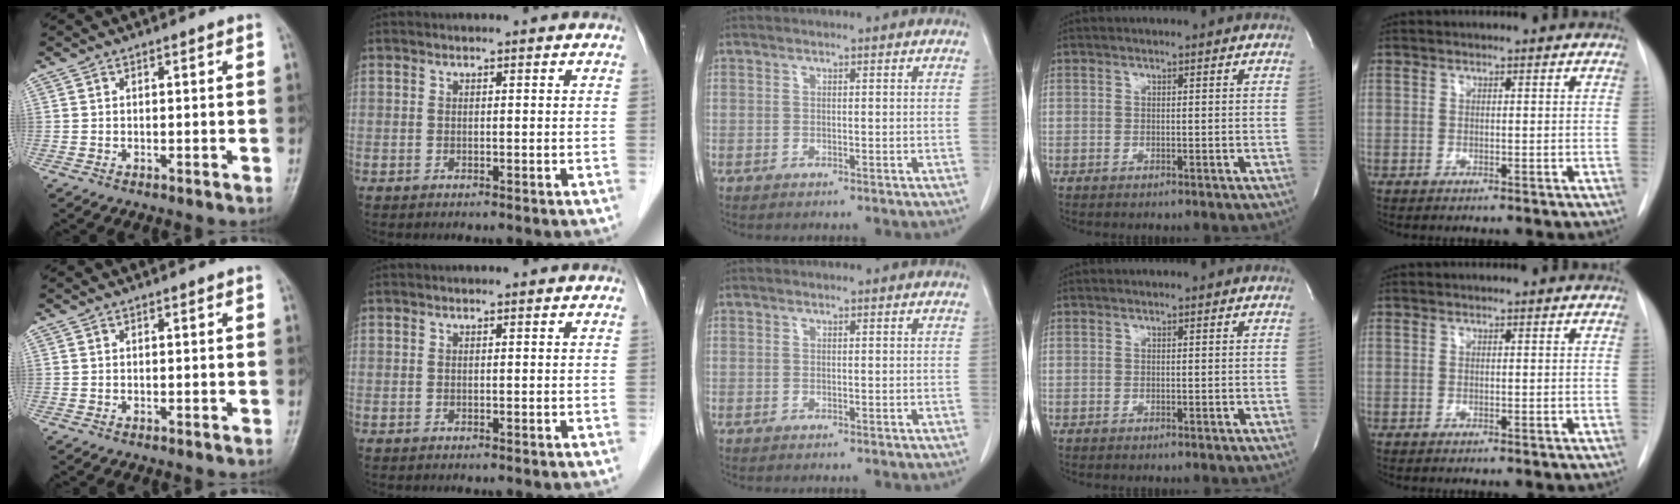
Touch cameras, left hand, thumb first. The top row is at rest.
{}